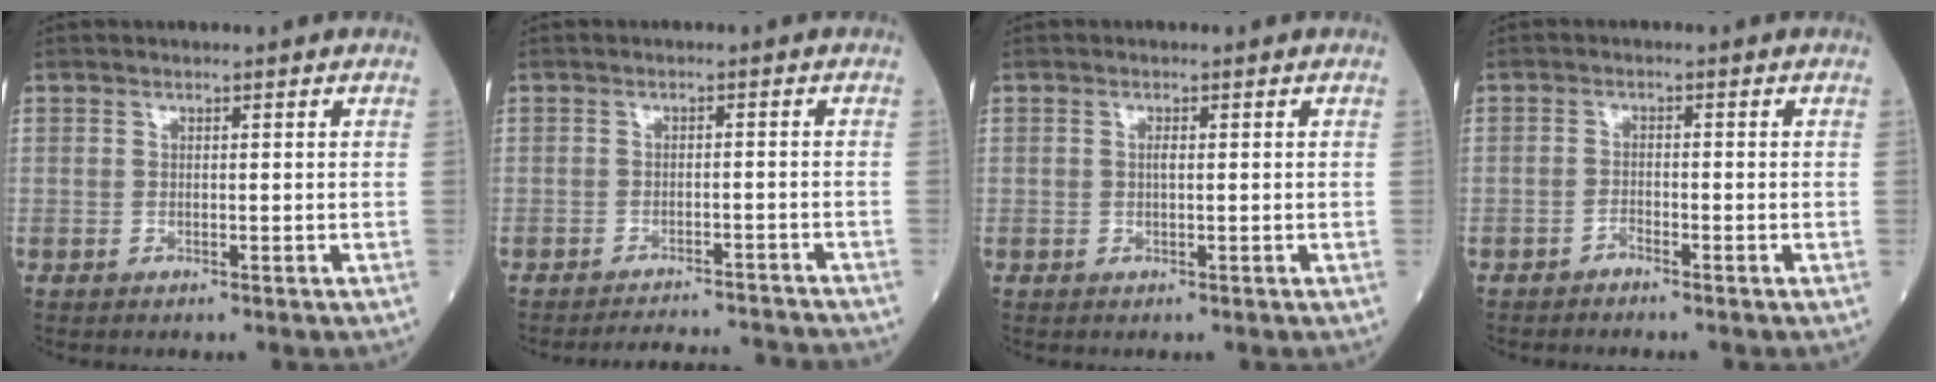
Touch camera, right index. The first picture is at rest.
{"total": 8.5, "force": [-8.4, -0.1, 0.6], "torque": [-0.006, 0.002, -0.111]}
{"total": 0.8, "force": [0.0, 0.2, 0.8], "torque": [-0.017, 0.000, 0.000]}
{"total": 1.2, "force": [-1.1, 0.1, 0.3], "torque": [-0.001, 0.001, -0.021]}